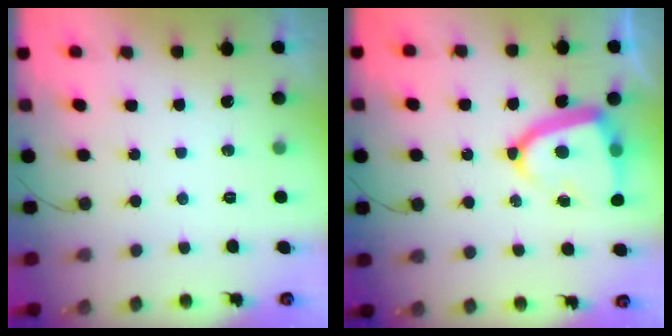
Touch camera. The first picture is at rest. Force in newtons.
{"total": 14.9, "press": 14.8, "slide": 1.7}